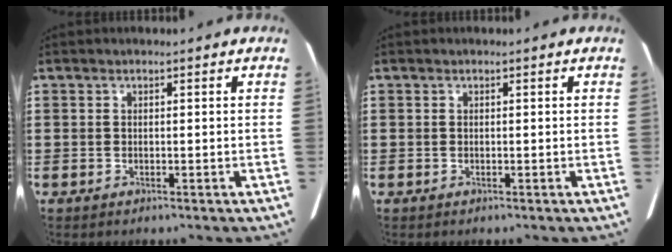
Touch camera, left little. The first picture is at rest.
{"total": 0.0}